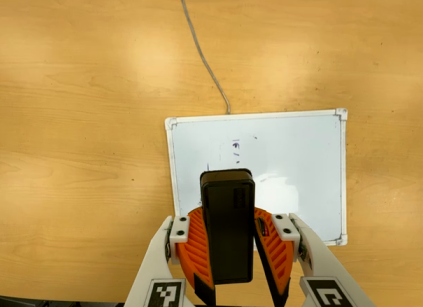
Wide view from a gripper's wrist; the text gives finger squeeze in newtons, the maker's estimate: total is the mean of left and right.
{"total": 9.8, "left": 9.8, "right": 9.8}